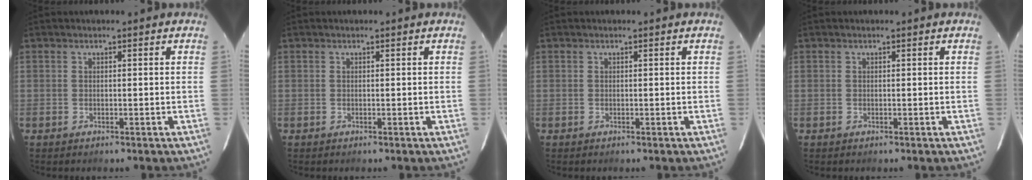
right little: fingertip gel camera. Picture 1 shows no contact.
{"total": 0.0}
{"total": 0.0}
{"total": 0.0}